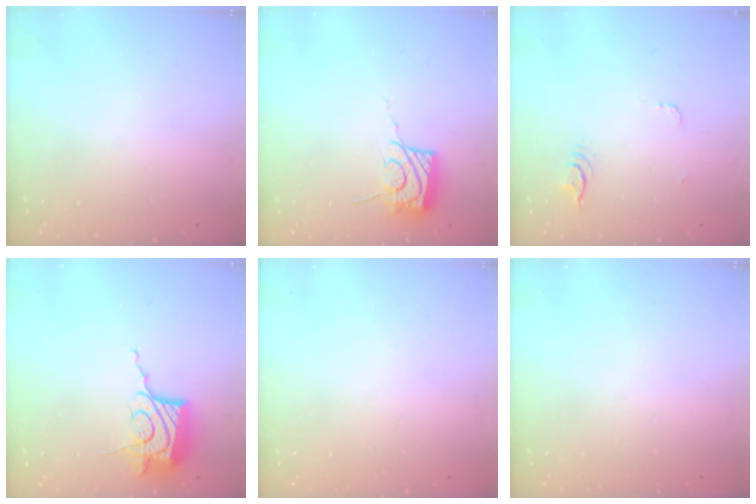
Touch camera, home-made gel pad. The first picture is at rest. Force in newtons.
{"total": 12.2, "press": 12.0, "slide": 1.8}
{"total": 3.8, "press": 3.5, "slide": 1.6}
{"total": 17.2, "press": 17.1, "slide": 0.7}
{"total": 0.0}
{"total": 0.0}